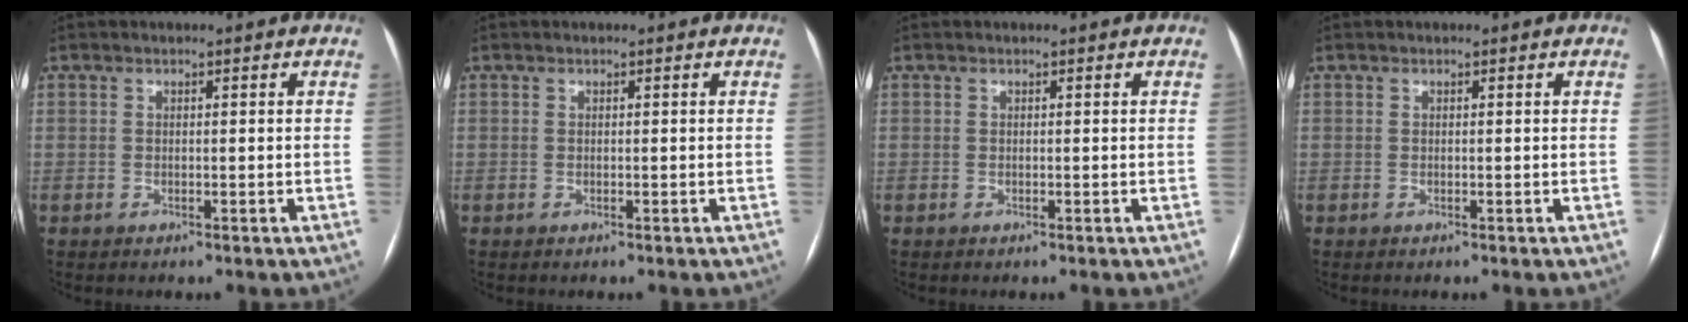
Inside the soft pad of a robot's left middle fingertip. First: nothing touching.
{"total": 0.0}
{"total": 0.0}
{"total": 0.0}